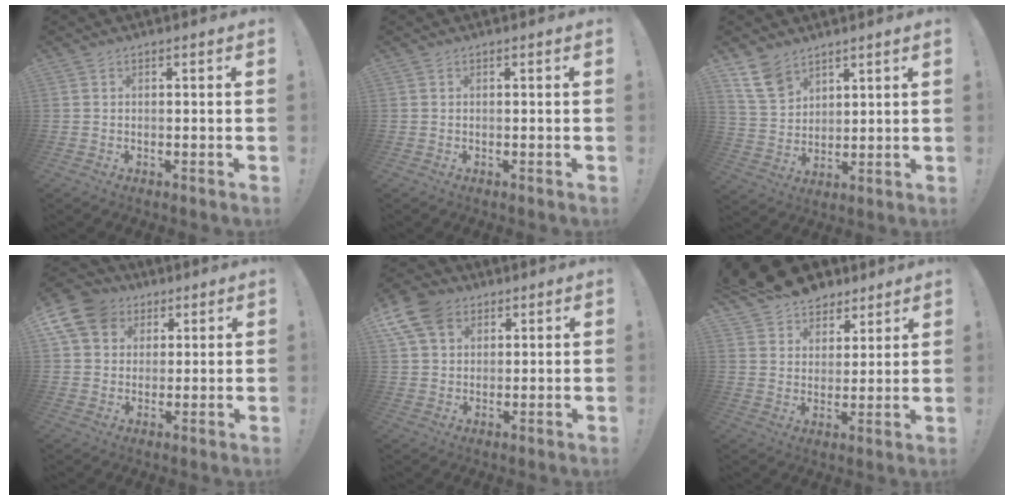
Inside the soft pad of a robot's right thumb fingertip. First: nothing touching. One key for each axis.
{"total": 0.0}
{"total": 10.9, "fx": 7.3, "fy": 6.8, "fz": 4.4, "tx": -0.084, "ty": -0.034, "tz": 0.146}
{"total": 12.5, "fx": 5.2, "fy": 10.0, "fz": 5.4, "tx": -0.094, "ty": -0.026, "tz": 0.106}
{"total": 10.8, "fx": 5.6, "fy": 7.5, "fz": 5.3, "tx": -0.106, "ty": -0.016, "tz": 0.113}
{"total": 11.7, "fx": 9.8, "fy": 6.0, "fz": 2.1, "tx": -0.047, "ty": -0.078, "tz": 0.187}